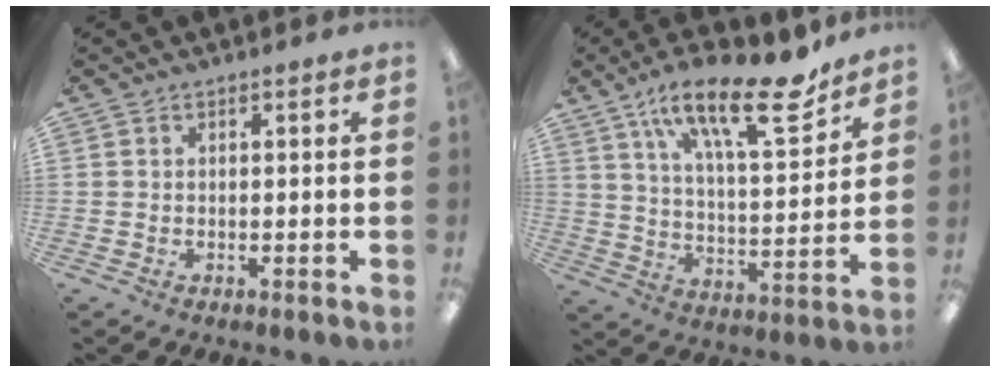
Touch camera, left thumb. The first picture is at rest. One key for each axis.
{"total": 21.6, "fx": 14.4, "fy": 7.4, "fz": 14.3, "tx": -0.220, "ty": -0.080, "tz": 0.234}